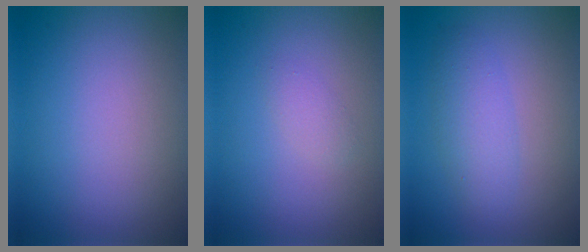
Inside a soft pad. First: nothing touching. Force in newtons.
{"total": 1.0, "press": 1.0, "slide": 0.0}
{"total": 2.7, "press": 2.7, "slide": 0.0}